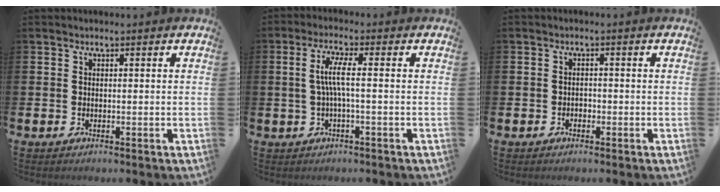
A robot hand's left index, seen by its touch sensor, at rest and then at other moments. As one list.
[{"total": 4.4, "force": [0.2, 0.5, 4.4], "torque": [-0.086, 0.005, 0.000]}, {"total": 1.1, "force": [-0.6, 0.9, 0.2], "torque": [-0.006, 0.003, -0.013]}]